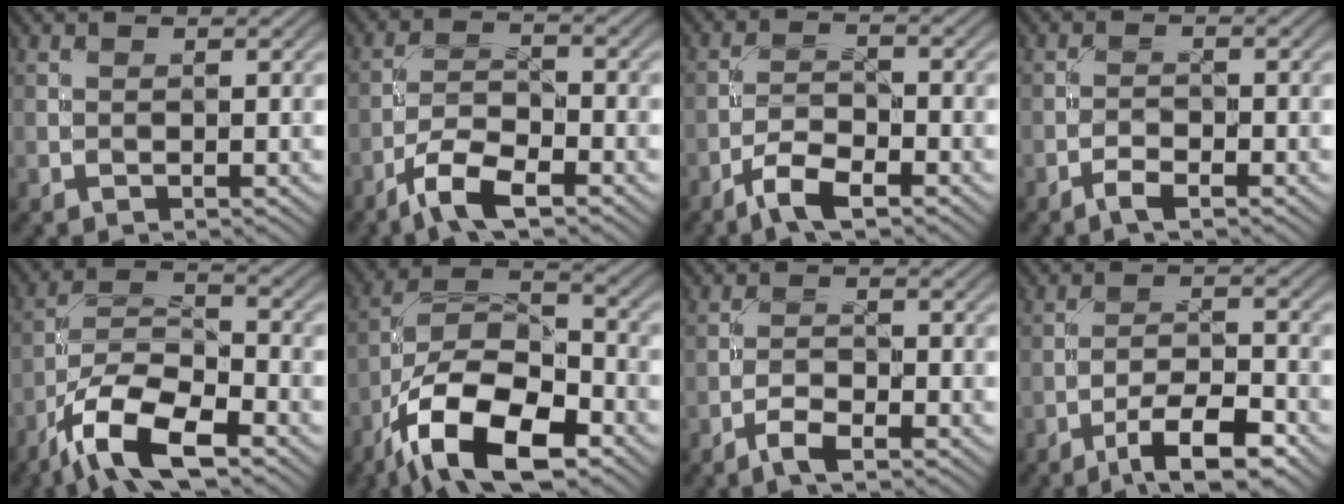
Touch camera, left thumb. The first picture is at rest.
{"total": 6.6, "force": [-4.5, 1.9, 4.5], "torque": [-0.089, 0.001, -0.094]}
{"total": 5.0, "force": [-3.5, 1.4, 3.3], "torque": [-0.068, 0.000, -0.074]}
{"total": 2.2, "force": [-1.7, 0.5, 1.3], "torque": [-0.031, 0.002, -0.037]}
{"total": 11.6, "force": [-7.4, 4.3, 7.9], "torque": [-0.153, -0.002, -0.157]}
{"total": 14.8, "force": [-8.4, 6.7, 10.2], "torque": [-0.197, -0.013, -0.168]}
{"total": 3.1, "force": [-2.2, 0.8, 2.0], "torque": [-0.045, 0.002, -0.050]}
{"total": 7.9, "force": [-5.2, 2.1, 5.6], "torque": [-0.091, 0.007, -0.091]}